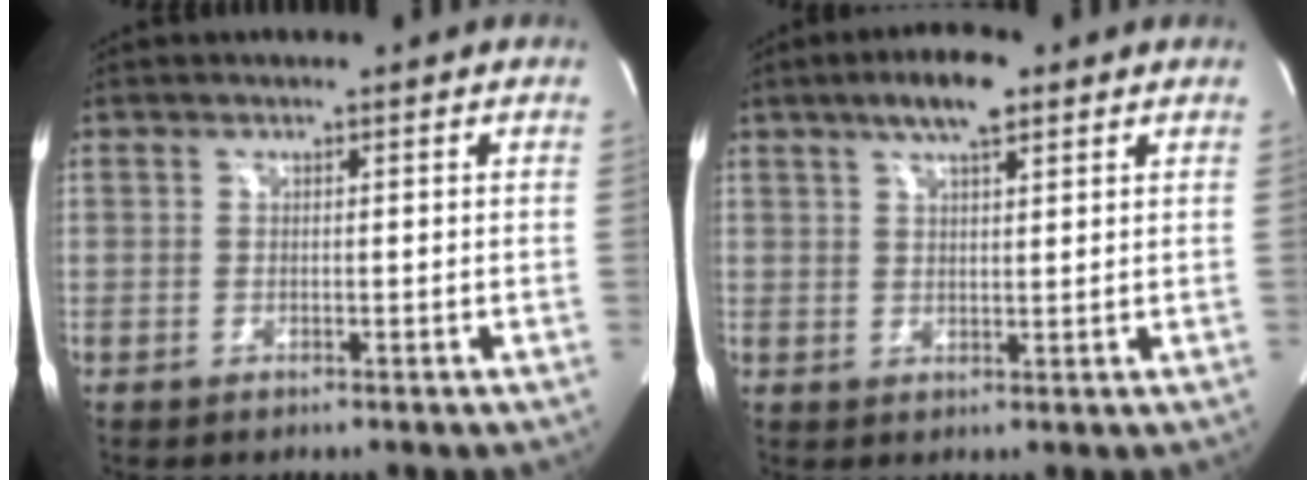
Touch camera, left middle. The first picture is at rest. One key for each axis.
{"total": 6.0, "fx": 3.8, "fy": 1.5, "fz": 4.4, "tx": -0.082, "ty": 0.009, "tz": 0.063}